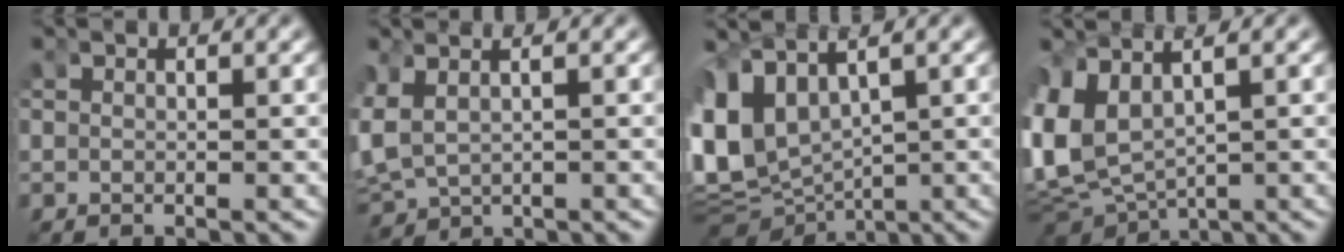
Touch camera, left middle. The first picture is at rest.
{"total": 6.4, "force": [-0.2, 5.7, 2.9], "torque": [-0.118, -0.030, 0.011]}
{"total": 13.5, "force": [-1.6, 11.3, 7.2], "torque": [-0.191, -0.042, -0.019]}
{"total": 11.3, "force": [-1.2, 9.6, 5.9], "torque": [-0.189, -0.044, -0.009]}